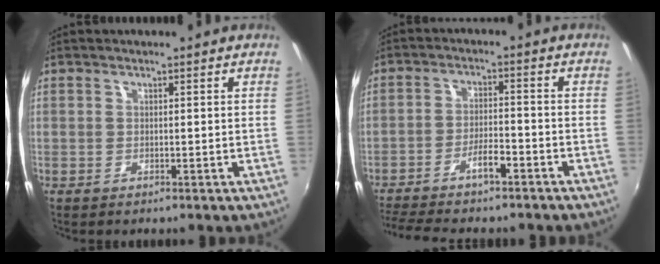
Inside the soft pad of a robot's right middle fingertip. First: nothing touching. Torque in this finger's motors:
{"motor_torque": [1.08, -1.06, 0.16, 0.09]}